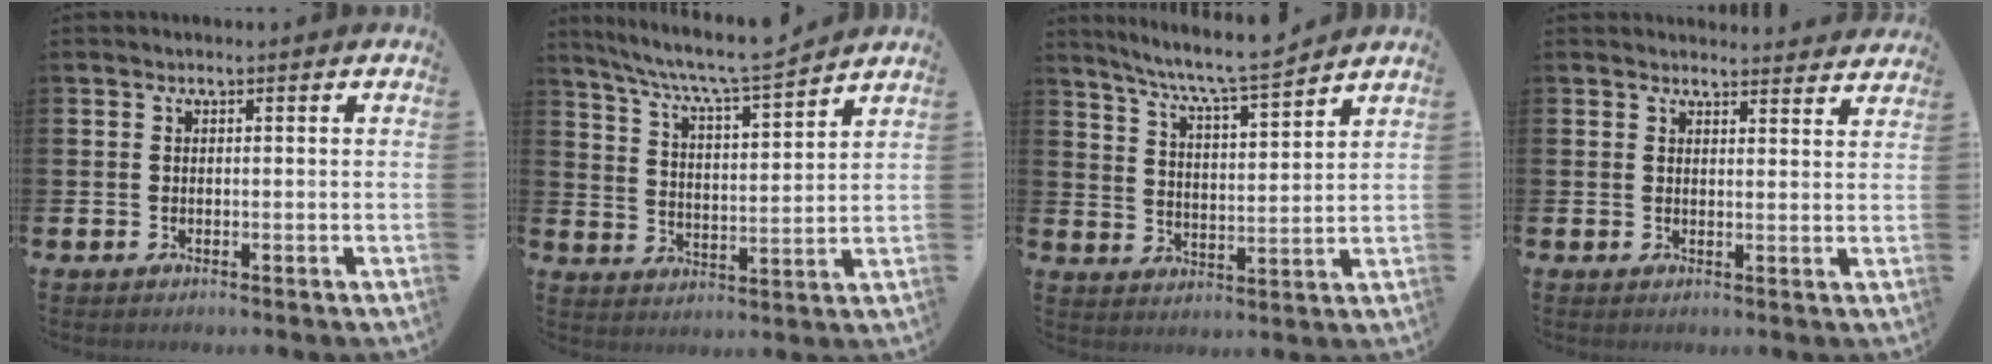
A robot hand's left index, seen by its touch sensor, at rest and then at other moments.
{"total": 8.0, "force": [7.6, 0.3, 2.6], "torque": [-0.082, -0.055, 0.131]}
{"total": 7.3, "force": [6.9, -0.2, 2.4], "torque": [-0.065, -0.051, 0.117]}
{"total": 2.8, "force": [2.8, 0.2, -0.2], "torque": [0.009, -0.021, 0.049]}